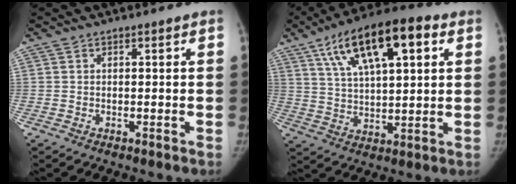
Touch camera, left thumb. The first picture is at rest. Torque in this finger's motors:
{"motor_torque": [0.56, 1.03, 1.38, -1.39, 0.19]}